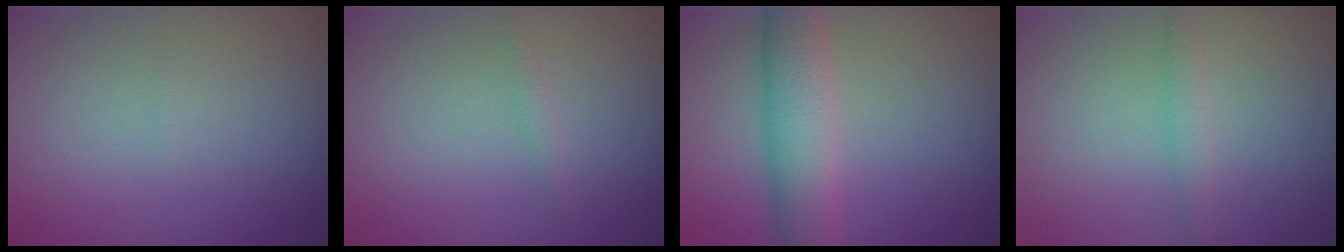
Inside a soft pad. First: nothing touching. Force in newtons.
{"total": 0.7, "press": 0.7, "slide": 0.1}
{"total": 5.8, "press": 5.8, "slide": 0.2}
{"total": 1.4, "press": 1.4, "slide": 0.0}